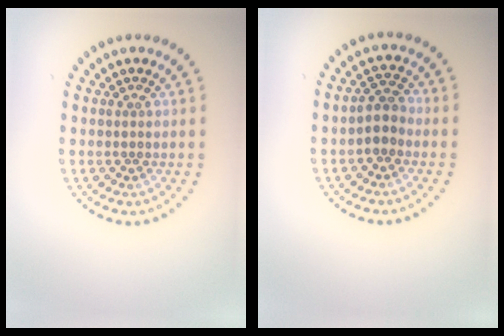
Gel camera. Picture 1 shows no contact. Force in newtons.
{"total": 2.3, "press": 2.1, "slide": 0.8}